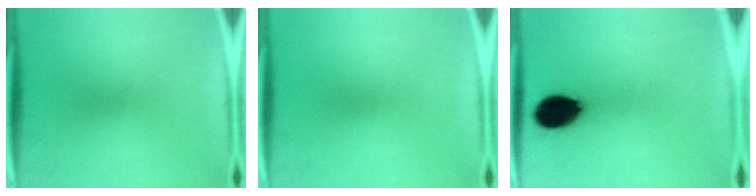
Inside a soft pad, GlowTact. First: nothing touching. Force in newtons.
{"total": 0.0}
{"total": 11.2}